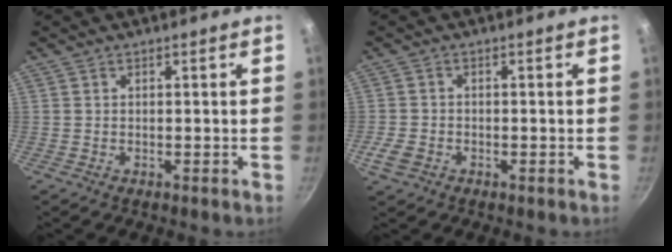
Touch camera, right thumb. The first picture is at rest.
{"total": 3.6, "force": [-1.6, 2.6, 2.0], "torque": [-0.042, 0.005, -0.030]}